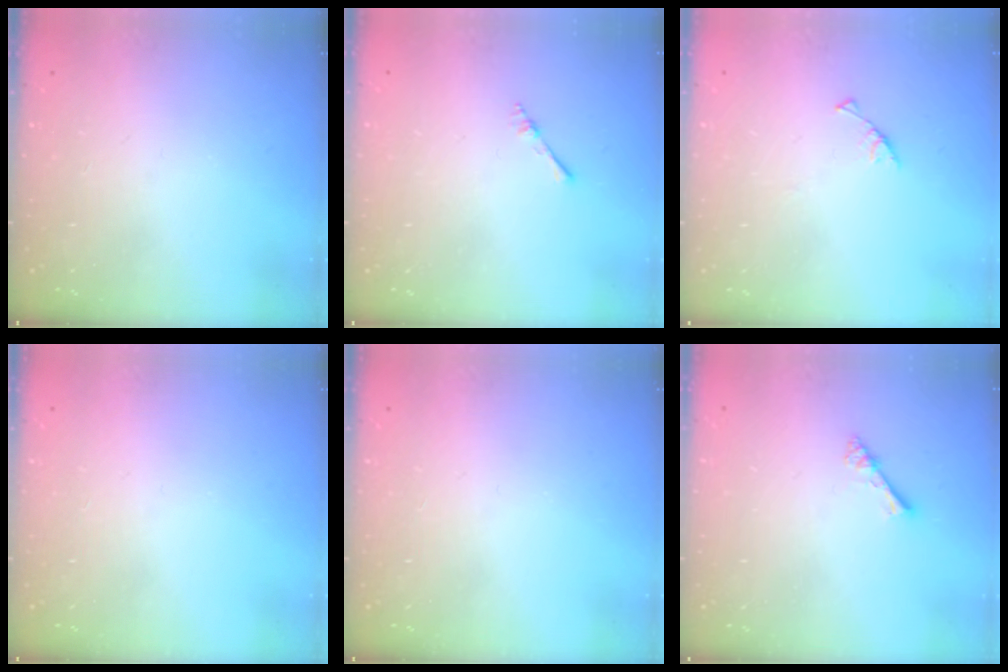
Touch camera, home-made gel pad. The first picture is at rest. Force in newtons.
{"total": 2.2, "press": 2.2, "slide": 0.3}
{"total": 3.0, "press": 3.0, "slide": 0.3}
{"total": 0.0}
{"total": 0.0}
{"total": 2.7, "press": 2.7, "slide": 0.2}